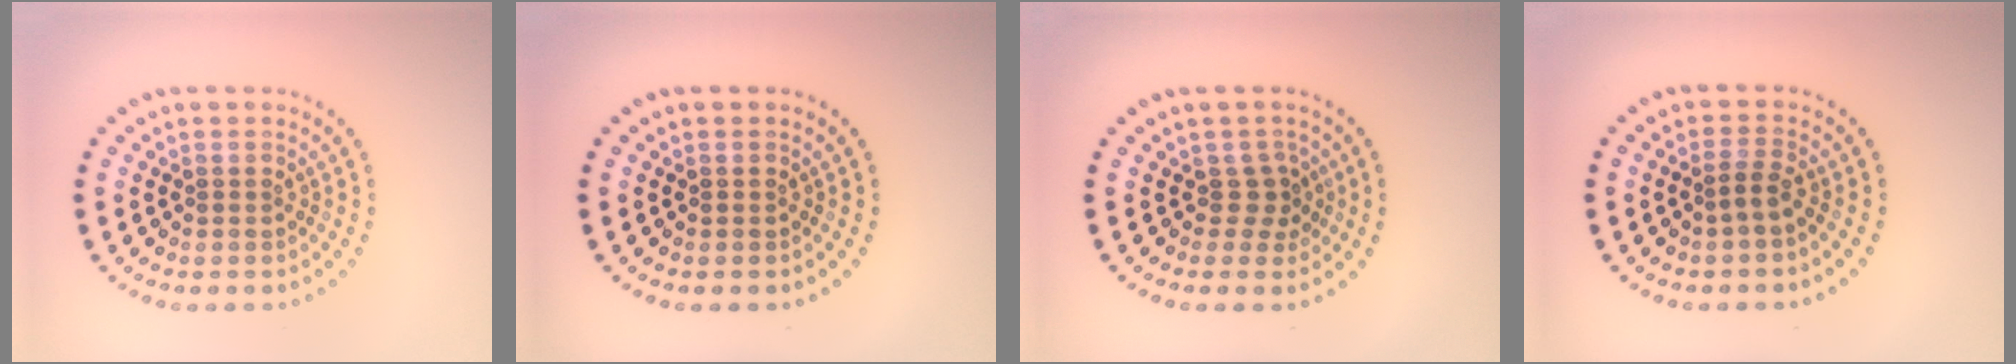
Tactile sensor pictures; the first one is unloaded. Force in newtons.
{"total": 0.0}
{"total": 1.8, "press": 1.2, "slide": 1.3}
{"total": 1.4, "press": 1.1, "slide": 0.9}